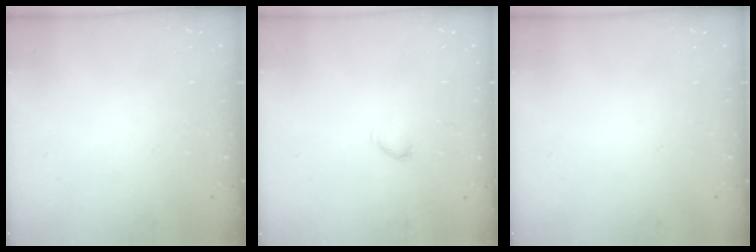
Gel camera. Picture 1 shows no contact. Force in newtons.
{"total": 2.3, "press": 2.3, "slide": 0.4}
{"total": 0.0}